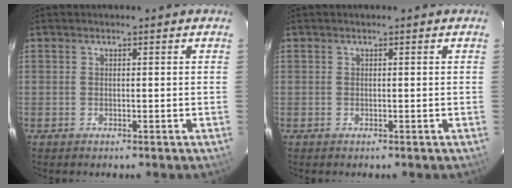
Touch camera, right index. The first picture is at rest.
{"total": 0.0}